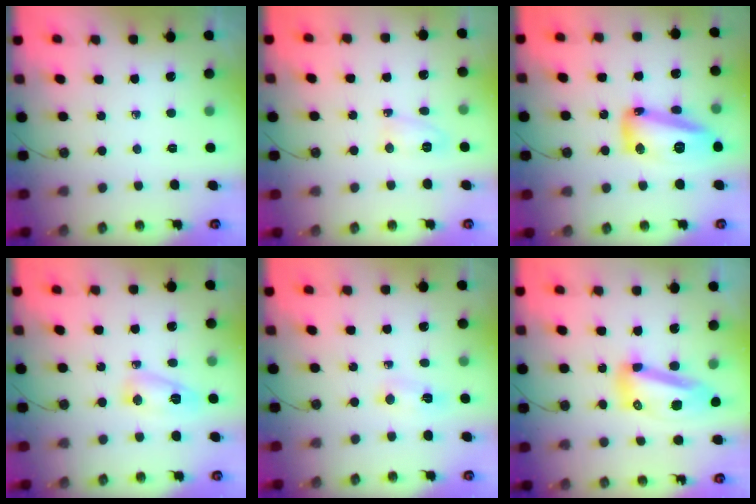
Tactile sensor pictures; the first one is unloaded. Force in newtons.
{"total": 3.9, "press": 3.7, "slide": 1.4}
{"total": 23.5, "press": 20.6, "slide": 11.3}
{"total": 6.1, "press": 6.0, "slide": 0.8}
{"total": 4.9, "press": 3.8, "slide": 3.1}
{"total": 12.7, "press": 12.6, "slide": 1.5}